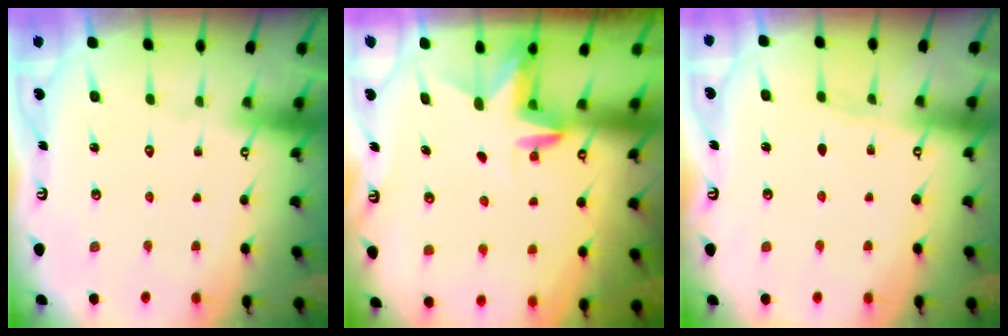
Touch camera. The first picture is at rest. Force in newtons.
{"total": 3.1, "press": 3.1, "slide": 0.3}
{"total": 1.9, "press": 1.9, "slide": 0.3}